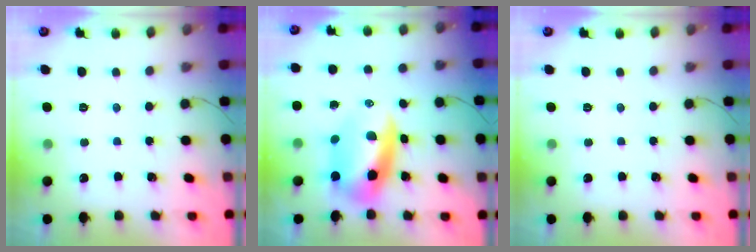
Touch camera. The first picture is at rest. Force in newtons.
{"total": 10.5, "press": 10.2, "slide": 2.5}
{"total": 0.0}